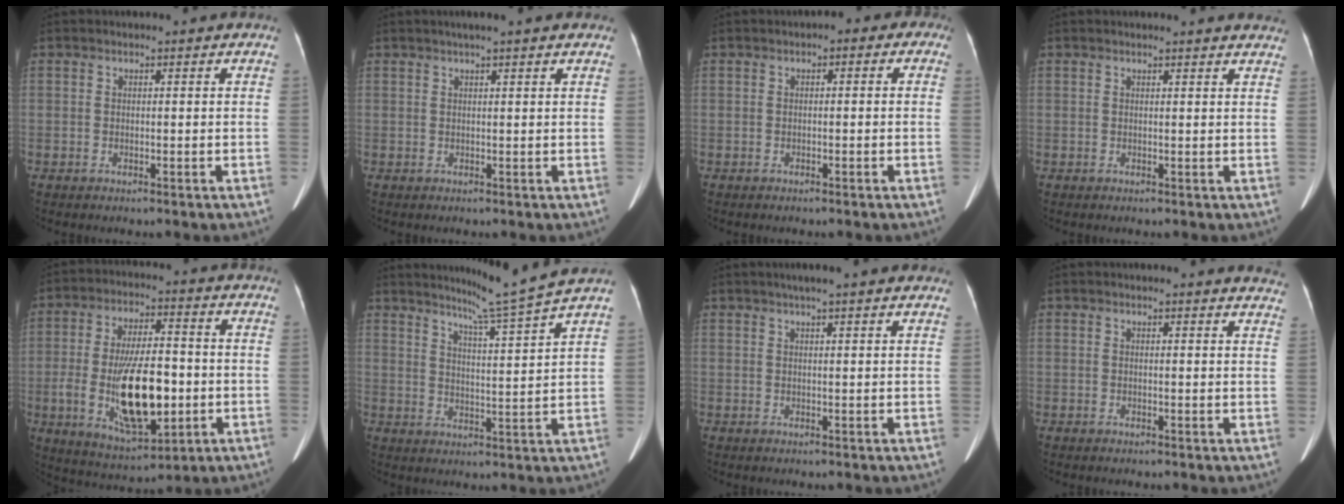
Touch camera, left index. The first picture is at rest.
{"total": 5.0, "force": [3.9, 0.1, 3.2], "torque": [-0.047, 0.028, 0.050]}
{"total": 2.1, "force": [-0.4, 1.4, 1.6], "torque": [-0.011, 0.017, -0.016]}
{"total": 6.9, "force": [6.7, 0.8, 1.4], "torque": [-0.004, -0.005, 0.046]}
{"total": 15.5, "force": [-2.6, 5.3, 14.3], "torque": [-0.267, -0.007, -0.034]}
{"total": 9.1, "force": [7.9, -2.7, 3.6], "torque": [-0.064, -0.030, 0.122]}
{"total": 8.2, "force": [6.7, 0.5, 4.8], "torque": [-0.066, 0.028, 0.076]}
{"total": 7.9, "force": [7.7, 1.0, 1.1], "torque": [0.013, -0.031, 0.046]}